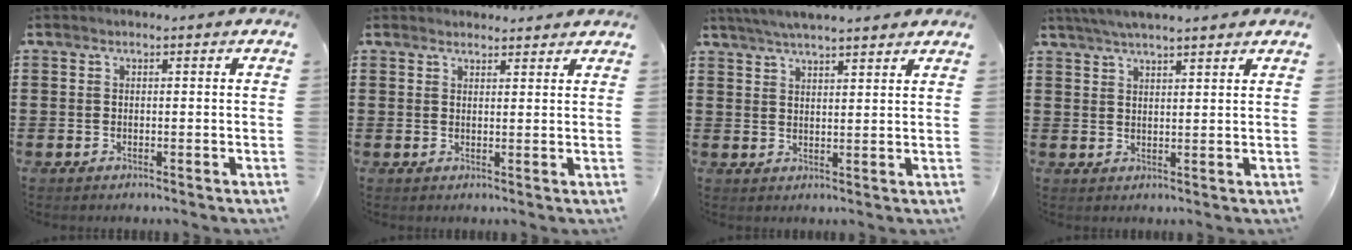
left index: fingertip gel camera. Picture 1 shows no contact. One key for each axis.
{"total": 1.6, "fx": 1.6, "fy": 0.3, "fz": -0.3, "tx": 0.001, "ty": 0.000, "tz": 0.032}
{"total": 3.6, "fx": 3.4, "fy": -0.2, "fz": 1.1, "tx": -0.032, "ty": -0.009, "tz": 0.061}
{"total": 3.4, "fx": 3.1, "fy": -0.2, "fz": 1.3, "tx": -0.033, "ty": -0.004, "tz": 0.057}